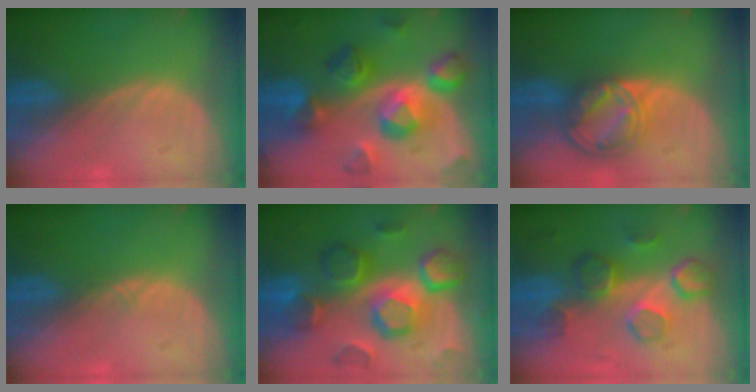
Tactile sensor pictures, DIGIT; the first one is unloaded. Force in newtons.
{"total": 11.4, "press": 11.3, "slide": 0.9}
{"total": 8.6, "press": 7.2, "slide": 4.6}
{"total": 0.5, "press": 0.5, "slide": 0.1}
{"total": 12.0, "press": 12.0, "slide": 1.2}
{"total": 8.5, "press": 7.8, "slide": 3.4}